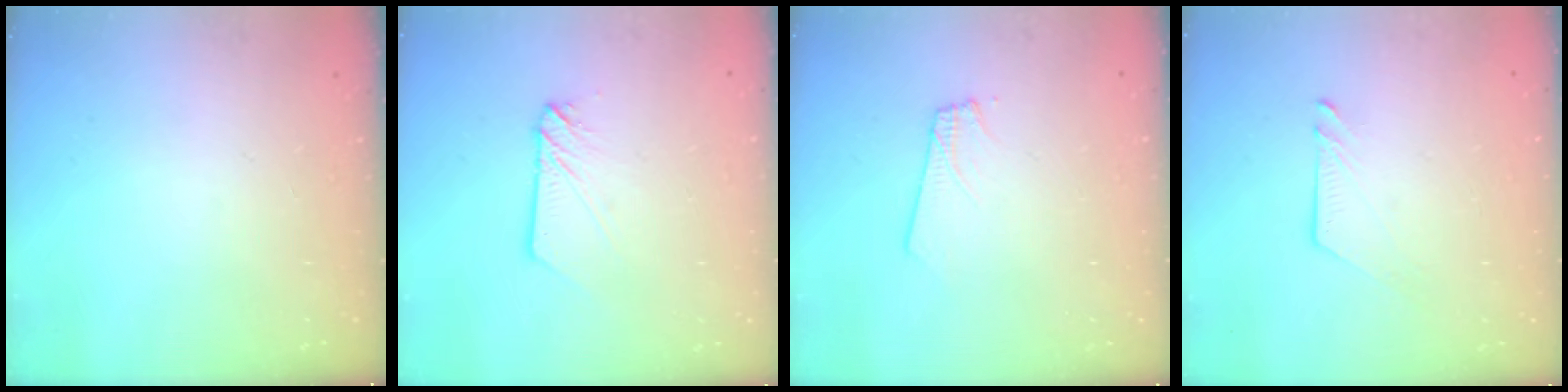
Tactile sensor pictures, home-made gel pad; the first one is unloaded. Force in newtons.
{"total": 2.9, "press": 2.9, "slide": 0.3}
{"total": 2.0, "press": 2.0, "slide": 0.1}
{"total": 5.1, "press": 5.1, "slide": 0.5}